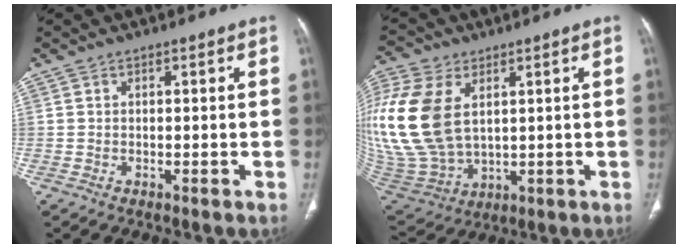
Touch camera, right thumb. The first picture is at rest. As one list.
[{"total": 23.4, "force": [5.1, 15.1, 17.1], "torque": [-0.404, -0.016, 0.115]}]